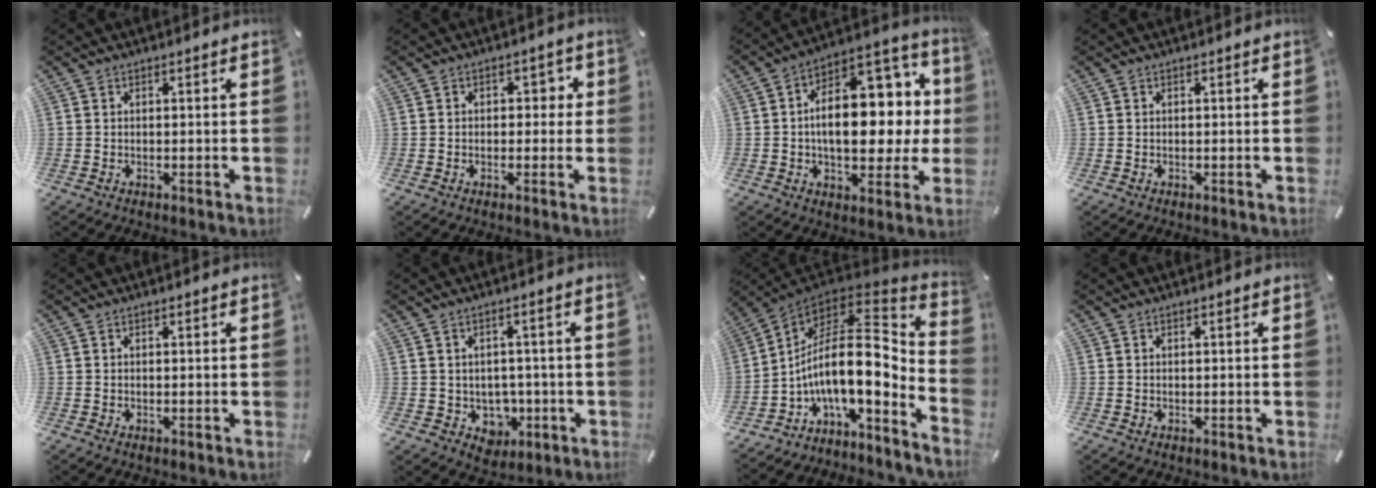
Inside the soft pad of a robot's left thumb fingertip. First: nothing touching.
{"total": 3.1, "force": [-0.2, 2.4, 1.9], "torque": [-0.016, 0.003, -0.015]}
{"total": 19.7, "force": [2.1, 11.8, 15.7], "torque": [-0.222, -0.019, 0.040]}
{"total": 0.0}
{"total": 0.0}
{"total": 6.3, "force": [-0.3, 5.9, 2.2], "torque": [-0.016, -0.007, 0.001]}
{"total": 18.8, "force": [1.3, 8.9, 16.5], "torque": [-0.312, -0.055, 0.010]}
{"total": 0.0}